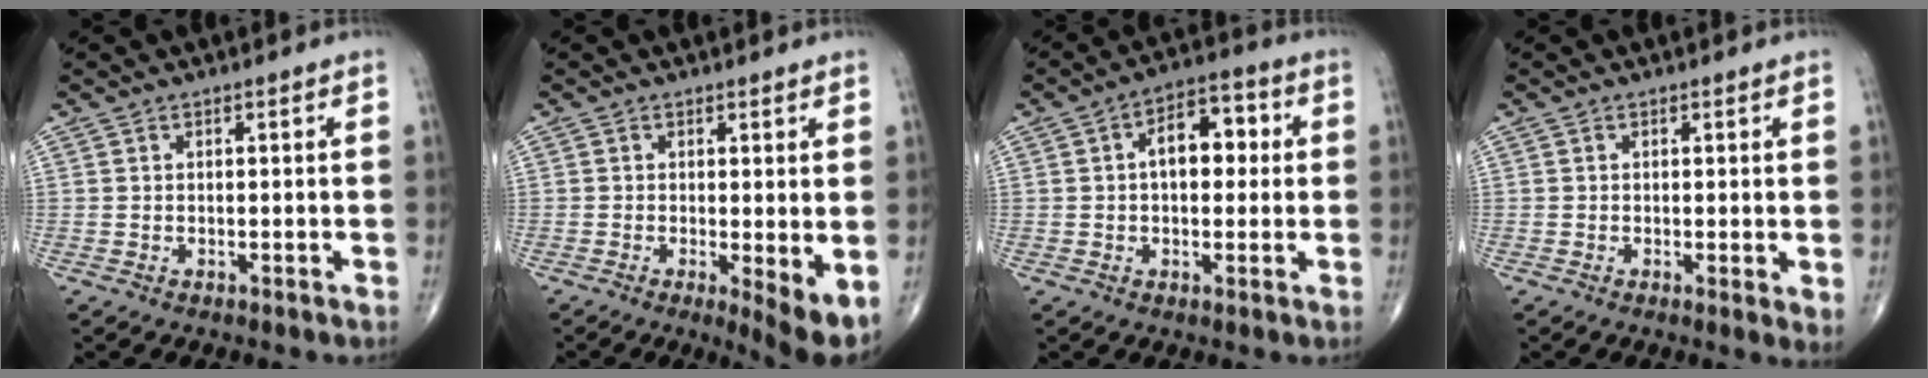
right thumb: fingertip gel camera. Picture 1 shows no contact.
{"total": 5.4, "force": [-0.6, 1.3, 5.2], "torque": [-0.080, -0.017, -0.011]}
{"total": 9.1, "force": [1.2, 5.4, 7.2], "torque": [-0.084, 0.024, 0.011]}
{"total": 2.4, "force": [0.1, 0.6, 2.3], "torque": [-0.036, -0.009, -0.002]}